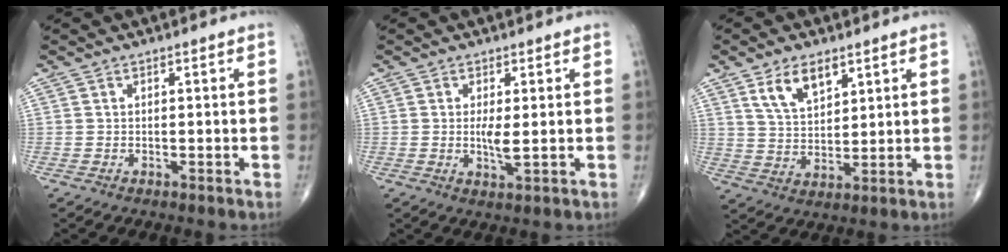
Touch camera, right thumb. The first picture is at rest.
{"total": 3.1, "force": [0.1, 0.5, 3.1], "torque": [-0.065, -0.011, 0.002]}
{"total": 7.9, "force": [4.5, 4.0, 5.1], "torque": [-0.074, -0.027, 0.088]}